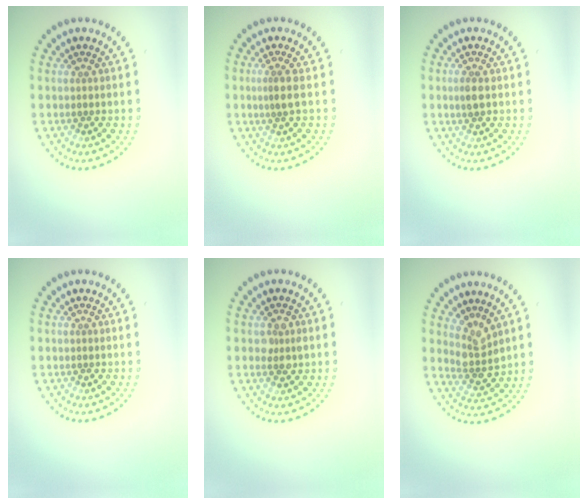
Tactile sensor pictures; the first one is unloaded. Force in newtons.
{"total": 1.5, "press": 1.0, "slide": 1.1}
{"total": 1.2, "press": 1.2, "slide": 0.3}
{"total": 0.0}
{"total": 1.4, "press": 1.4, "slide": 0.2}
{"total": 2.7, "press": 2.0, "slide": 1.8}